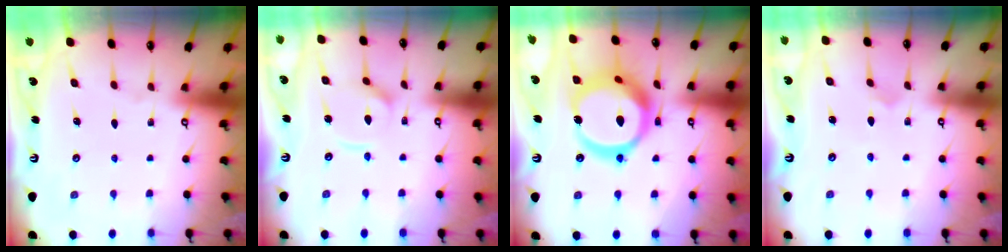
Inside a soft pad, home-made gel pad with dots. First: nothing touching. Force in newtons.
{"total": 8.2, "press": 8.2, "slide": 0.8}
{"total": 23.1, "press": 23.0, "slide": 2.4}
{"total": 1.9, "press": 1.9, "slide": 0.1}